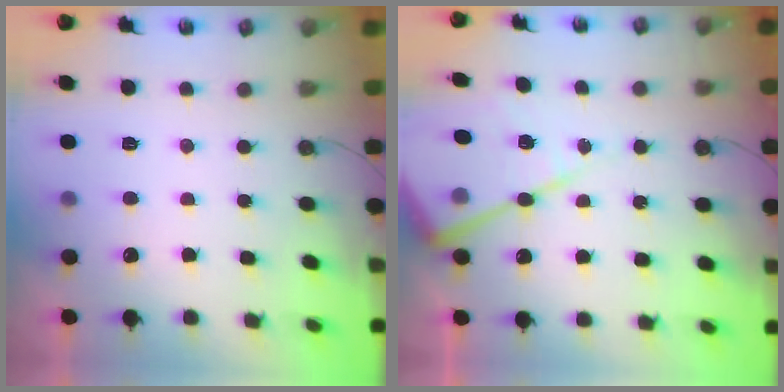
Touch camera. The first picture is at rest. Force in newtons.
{"total": 16.1, "press": 16.0, "slide": 1.1}